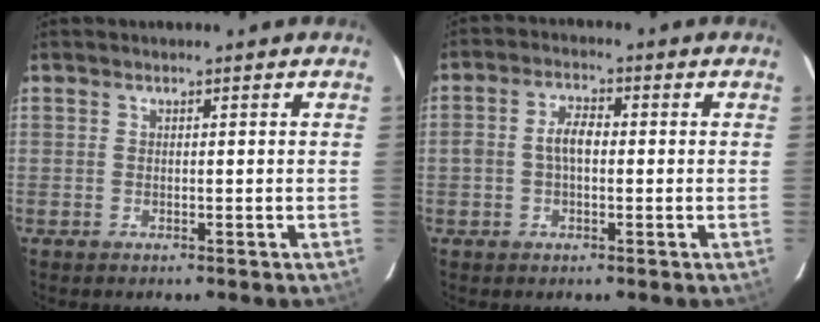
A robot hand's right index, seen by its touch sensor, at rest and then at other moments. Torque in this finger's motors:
{"motor_torque": [0.16, -0.02, 0.18, 0.07]}